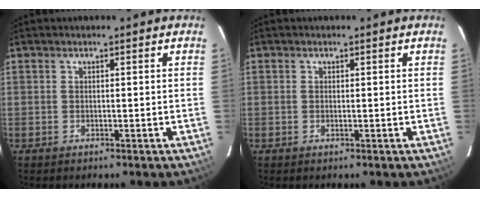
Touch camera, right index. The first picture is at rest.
{"total": 0.6, "force": [0.2, 0.3, 0.5], "torque": [-0.012, 0.000, 0.001]}